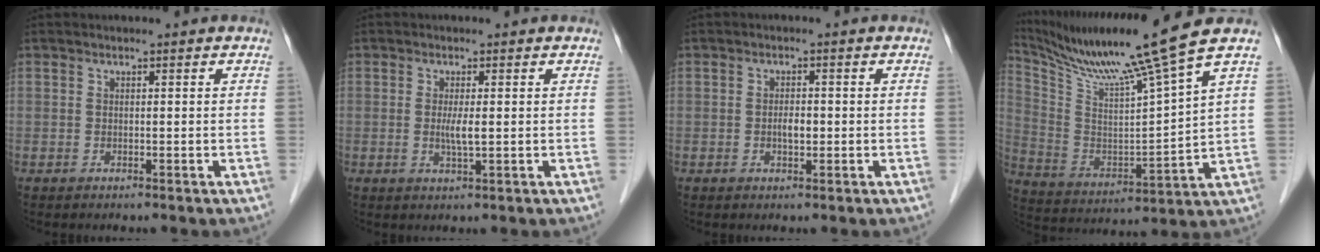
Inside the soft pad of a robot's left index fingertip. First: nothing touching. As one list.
[{"total": 2.4, "force": [0.0, 0.1, 2.4], "torque": [-0.053, -0.005, 0.001]}, {"total": 1.9, "force": [-0.3, 0.8, 1.7], "torque": [-0.031, 0.001, -0.004]}, {"total": 16.1, "force": [13.1, -2.8, 8.9], "torque": [-0.169, -0.026, 0.235]}]